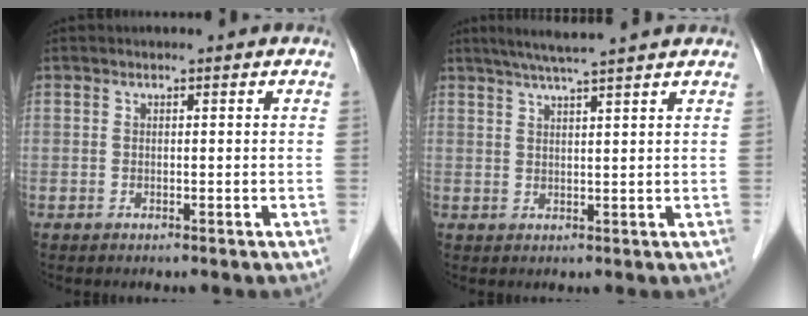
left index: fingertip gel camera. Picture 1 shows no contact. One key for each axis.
{"total": 7.4, "fx": 6.1, "fy": -0.8, "fz": 4.1, "tx": -0.071, "ty": 0.023, "tz": 0.088}